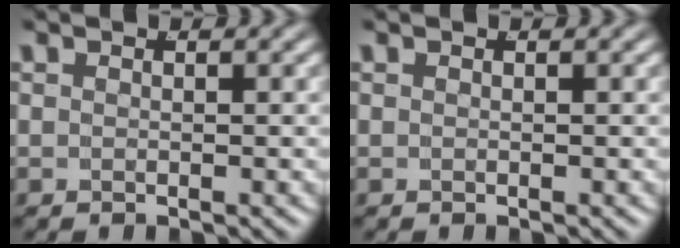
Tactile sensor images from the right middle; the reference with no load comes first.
{"total": 0.0}